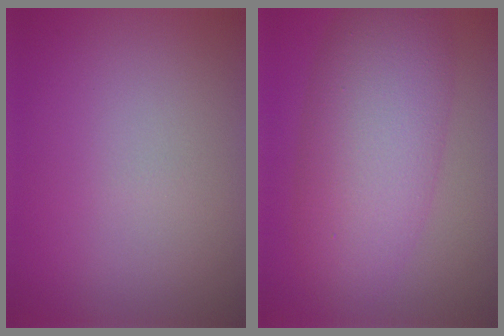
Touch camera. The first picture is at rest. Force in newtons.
{"total": 8.7, "press": 8.7, "slide": 0.4}